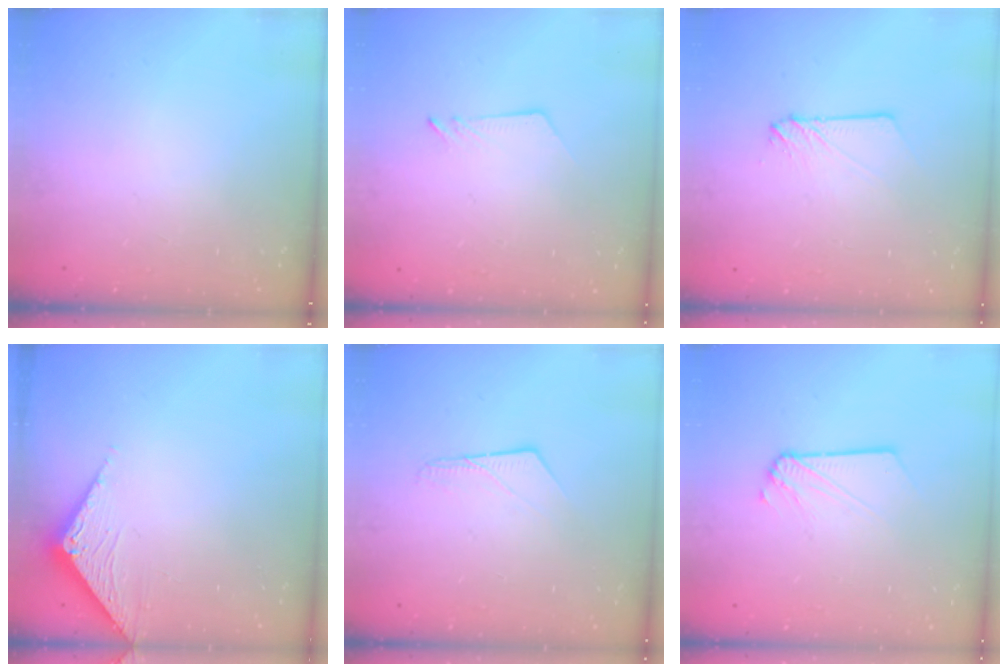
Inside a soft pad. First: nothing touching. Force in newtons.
{"total": 2.5, "press": 2.5, "slide": 0.2}
{"total": 4.1, "press": 4.1, "slide": 0.4}
{"total": 3.5, "press": 3.5, "slide": 0.2}
{"total": 6.6, "press": 6.5, "slide": 0.5}
{"total": 3.7, "press": 3.6, "slide": 0.6}